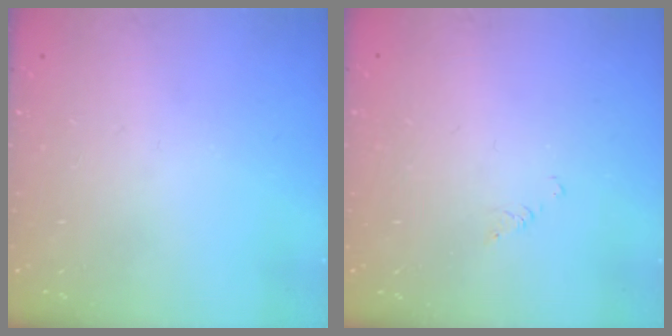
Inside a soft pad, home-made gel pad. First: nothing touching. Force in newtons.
{"total": 1.2, "press": 1.2, "slide": 0.2}